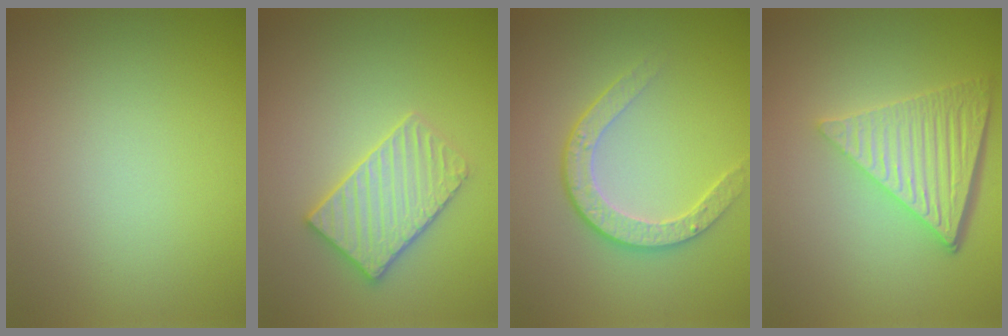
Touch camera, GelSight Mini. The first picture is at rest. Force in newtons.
{"total": 3.4, "press": 3.4, "slide": 0.5}
{"total": 3.5, "press": 2.9, "slide": 1.9}
{"total": 6.2, "press": 4.2, "slide": 4.5}